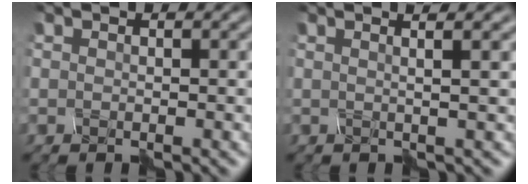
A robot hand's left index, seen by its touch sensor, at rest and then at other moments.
{"total": 3.9, "force": [1.6, 1.2, 3.3], "torque": [-0.035, 0.040, 0.000]}